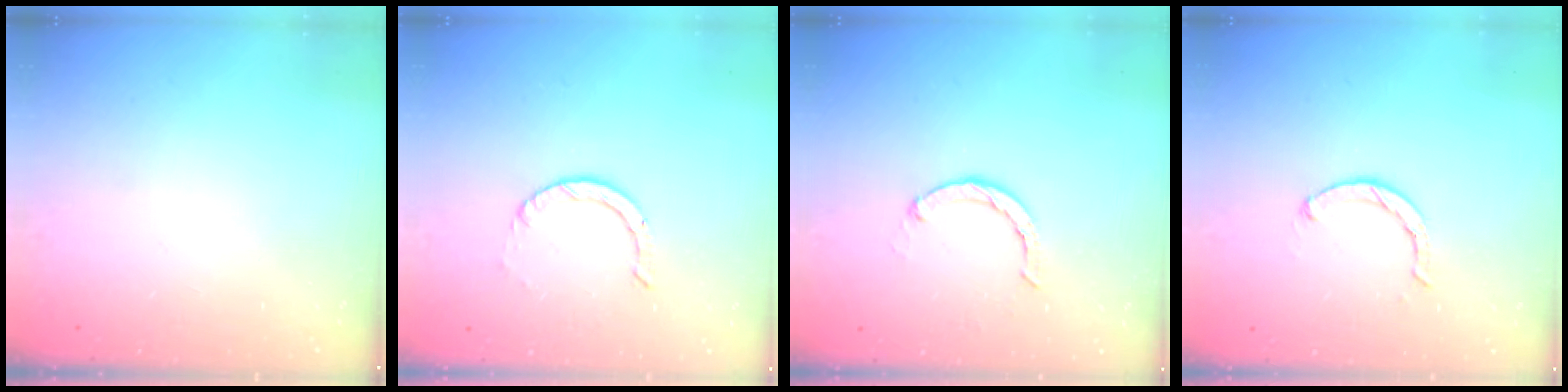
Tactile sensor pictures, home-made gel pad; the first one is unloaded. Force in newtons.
{"total": 2.0, "press": 2.0, "slide": 0.2}
{"total": 2.3, "press": 2.3, "slide": 0.3}
{"total": 3.3, "press": 3.2, "slide": 0.7}